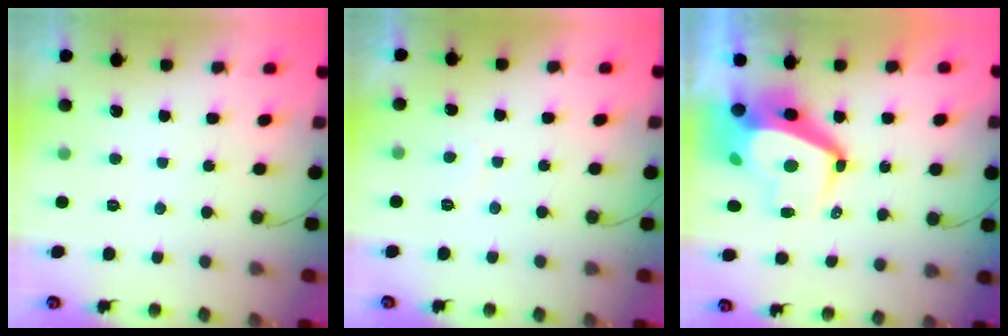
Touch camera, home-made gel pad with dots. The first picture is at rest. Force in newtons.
{"total": 0.8, "press": 0.6, "slide": 0.4}
{"total": 9.4, "press": 9.3, "slide": 1.1}